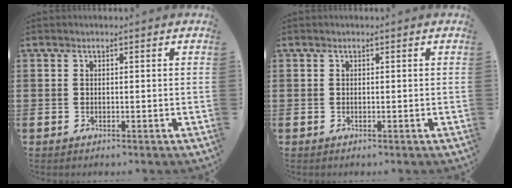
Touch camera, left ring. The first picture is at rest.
{"total": 0.0}